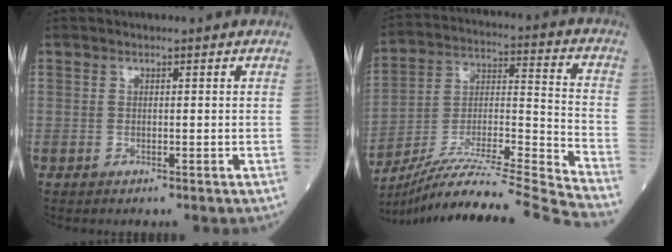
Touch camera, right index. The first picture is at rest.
{"total": 25.6, "force": [-23.2, -2.9, 10.4], "torque": [-0.166, -0.032, -0.381]}